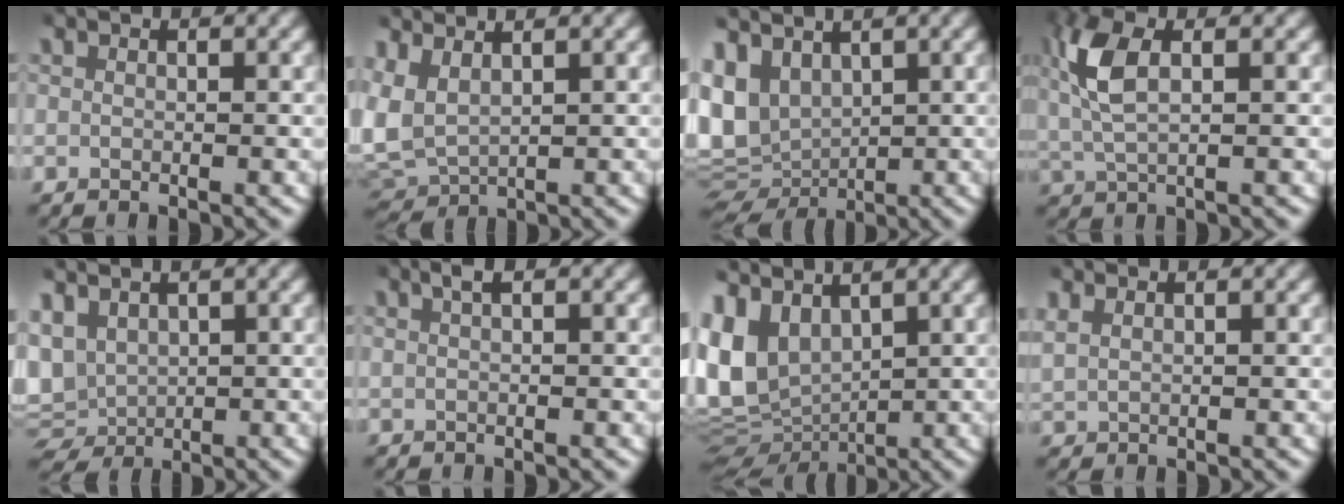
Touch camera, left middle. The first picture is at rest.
{"total": 9.0, "force": [0.7, 8.0, 4.0], "torque": [-0.159, -0.031, 0.022]}
{"total": 11.7, "force": [0.2, 10.6, 4.9], "torque": [-0.157, -0.048, 0.014]}
{"total": 5.0, "force": [1.2, 2.3, 4.3], "torque": [-0.106, 0.006, 0.024]}
{"total": 8.2, "force": [0.7, 7.6, 3.0], "torque": [-0.109, -0.029, 0.021]}
{"total": 1.9, "force": [1.1, 0.5, 1.5], "torque": [-0.025, 0.009, 0.015]}
{"total": 12.0, "force": [0.2, 10.1, 6.4], "torque": [-0.180, -0.031, 0.015]}
{"total": 2.0, "force": [1.2, 1.2, 1.0], "torque": [-0.031, 0.004, 0.027]}